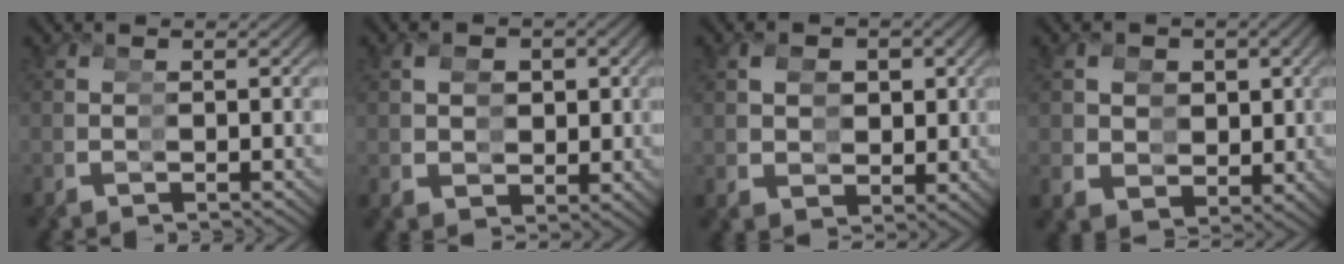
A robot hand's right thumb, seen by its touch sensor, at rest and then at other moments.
{"total": 4.4, "force": [1.2, 3.7, 2.0], "torque": [-0.020, -0.001, 0.029]}
{"total": 5.1, "force": [1.5, 4.3, 2.4], "torque": [-0.026, -0.001, 0.033]}
{"total": 6.5, "force": [1.5, 5.6, 2.9], "torque": [-0.039, -0.007, 0.036]}